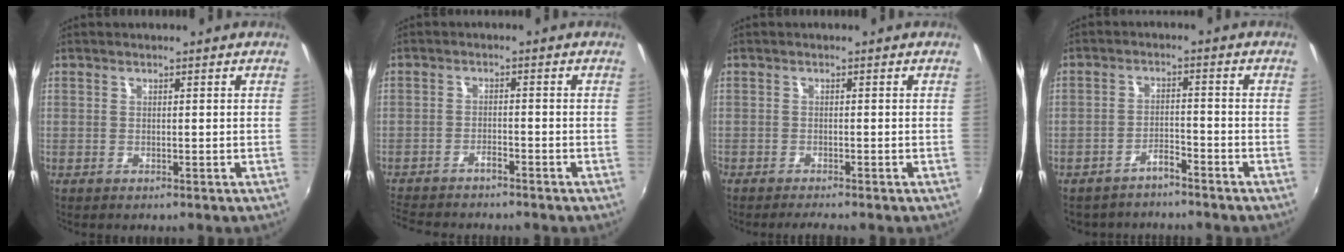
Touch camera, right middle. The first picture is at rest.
{"total": 6.9, "force": [-6.3, 1.2, 2.4], "torque": [-0.069, -0.013, -0.108]}
{"total": 2.5, "force": [-2.3, -0.2, 0.9], "torque": [-0.026, -0.011, -0.042]}
{"total": 3.8, "force": [-3.4, 1.3, 1.2], "torque": [-0.036, 0.004, -0.054]}